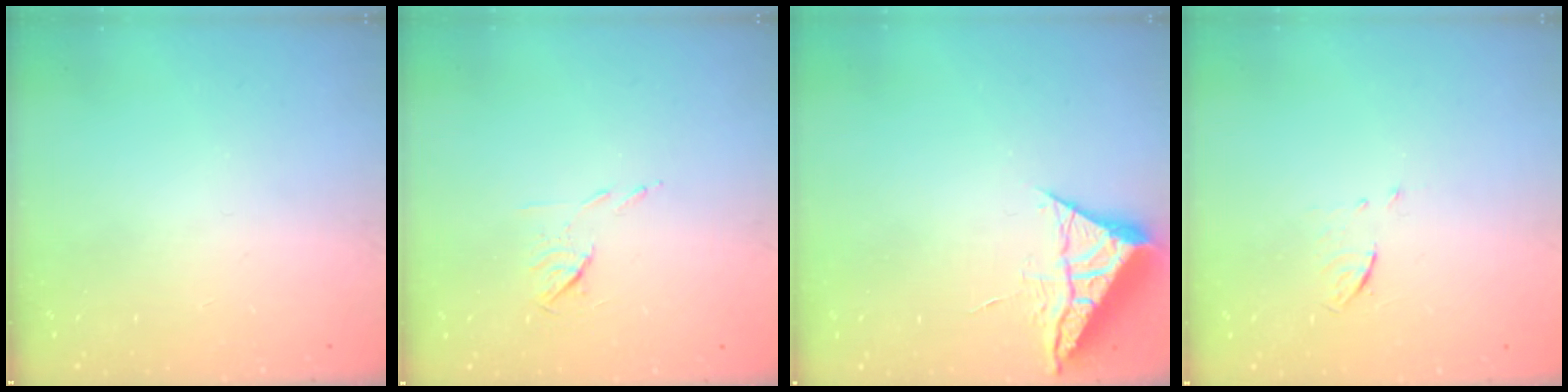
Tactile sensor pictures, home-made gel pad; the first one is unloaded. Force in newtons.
{"total": 5.4, "press": 5.3, "slide": 0.9}
{"total": 6.0, "press": 5.9, "slide": 0.4}
{"total": 3.9, "press": 3.6, "slide": 1.4}